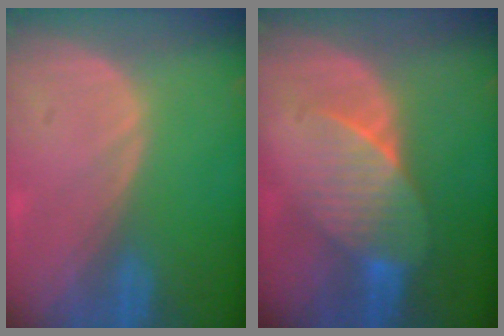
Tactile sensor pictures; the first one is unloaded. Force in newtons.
{"total": 7.3, "press": 6.9, "slide": 2.5}